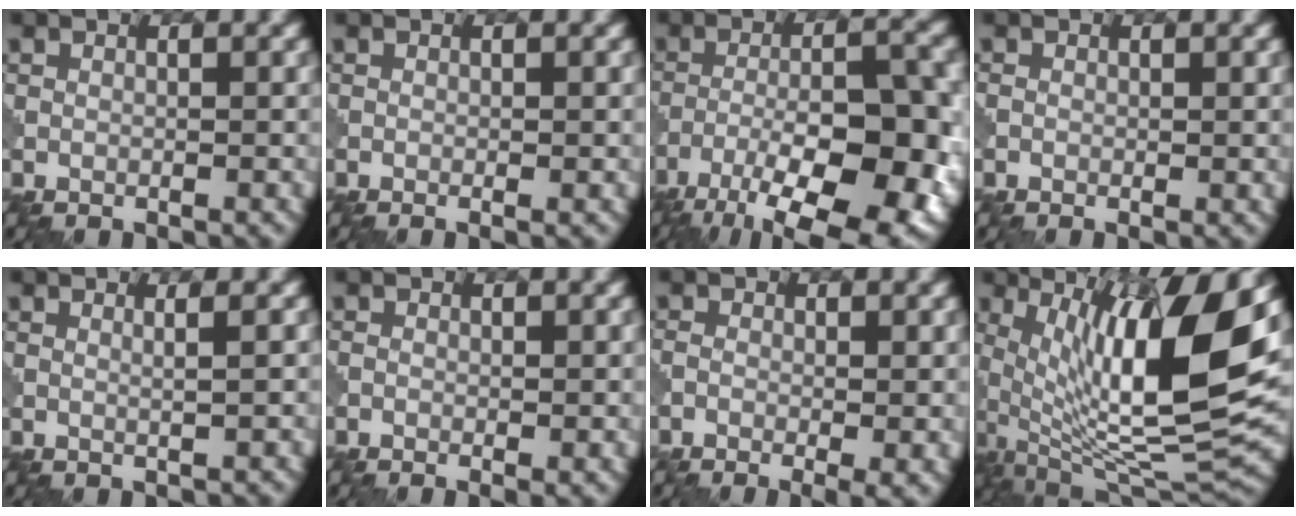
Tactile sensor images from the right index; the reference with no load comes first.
{"total": 0.9, "force": [-0.2, 0.3, 0.8], "torque": [-0.001, 0.000, -0.006]}
{"total": 14.9, "force": [-8.5, 5.4, 11.0], "torque": [-0.169, -0.003, -0.126]}
{"total": 0.7, "force": [-0.2, 0.3, 0.6], "torque": [-0.010, -0.001, 0.000]}
{"total": 1.5, "force": [0.5, 0.6, 1.3], "torque": [-0.009, 0.012, -0.014]}
{"total": 1.4, "force": [-0.4, 0.6, 1.2], "torque": [-0.023, -0.003, -0.002]}
{"total": 3.9, "force": [-1.5, 1.6, 3.2], "torque": [-0.044, -0.004, -0.012]}
{"total": 13.5, "force": [3.1, 3.9, 12.5], "torque": [-0.207, -0.004, 0.061]}